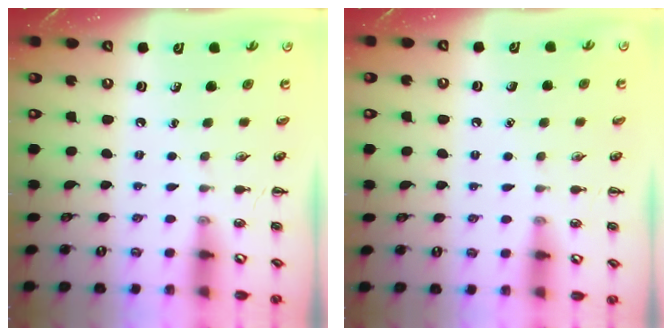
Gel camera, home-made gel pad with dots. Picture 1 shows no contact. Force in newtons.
{"total": 1.4, "press": 1.4, "slide": 0.1}